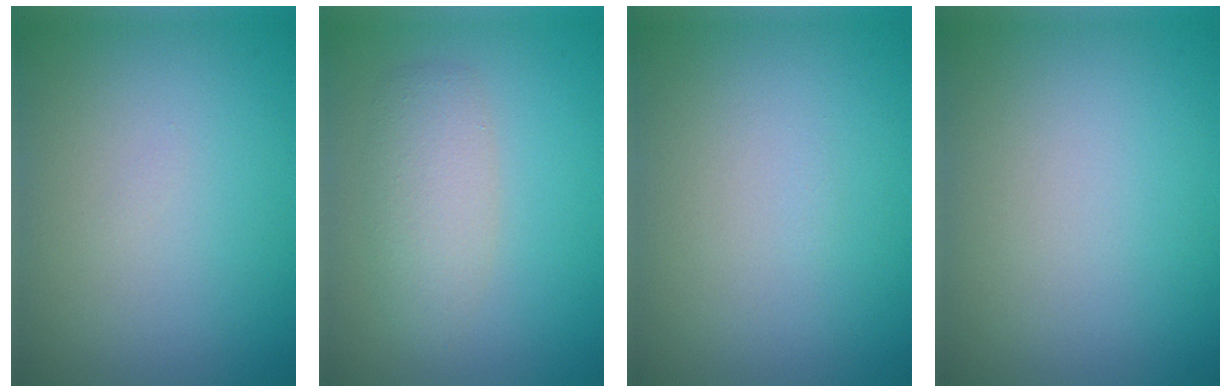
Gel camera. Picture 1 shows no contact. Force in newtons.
{"total": 3.0, "press": 3.0, "slide": 0.2}
{"total": 0.0}
{"total": 0.0}